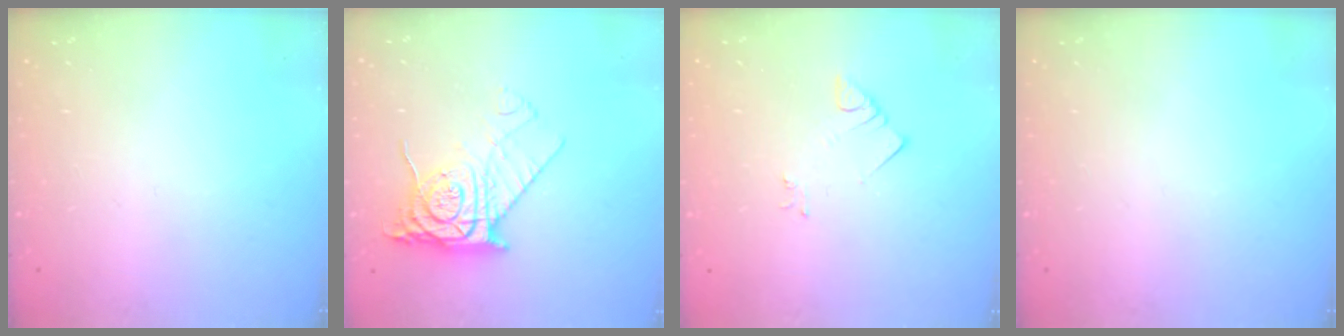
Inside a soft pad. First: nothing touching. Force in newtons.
{"total": 11.1, "press": 11.1, "slide": 1.1}
{"total": 2.7, "press": 2.7, "slide": 0.2}
{"total": 0.0}